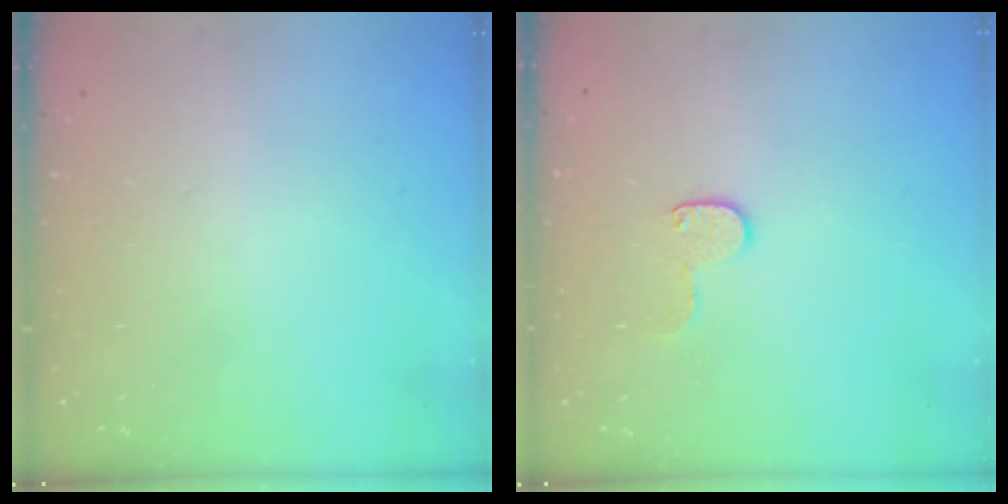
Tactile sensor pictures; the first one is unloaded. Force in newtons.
{"total": 4.5, "press": 4.5, "slide": 0.5}